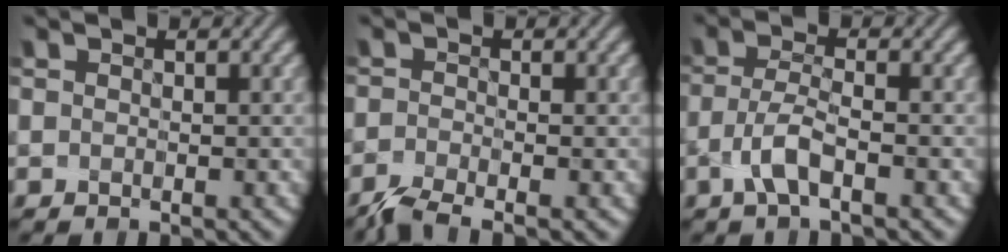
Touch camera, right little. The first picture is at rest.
{"total": 4.0, "force": [-3.3, 0.8, 2.0], "torque": [-0.047, -0.006, -0.064]}
{"total": 3.2, "force": [-1.9, 0.6, 2.5], "torque": [-0.055, 0.008, -0.036]}